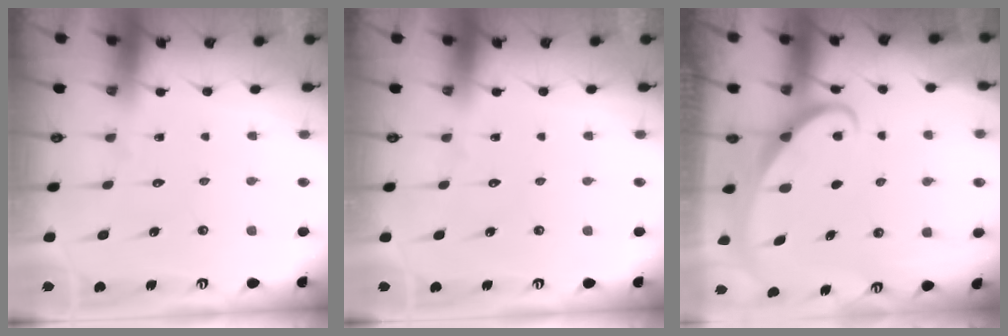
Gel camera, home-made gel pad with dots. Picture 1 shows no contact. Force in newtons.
{"total": 0.0}
{"total": 2.0, "press": 2.0, "slide": 0.0}